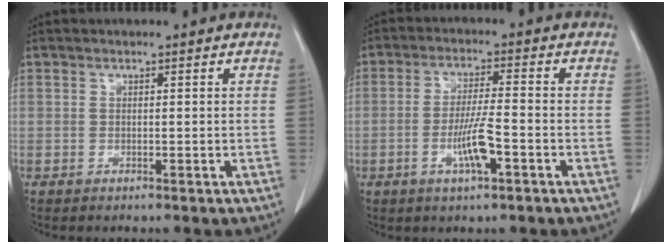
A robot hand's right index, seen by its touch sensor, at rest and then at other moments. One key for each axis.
{"total": 6.3, "fx": -2.4, "fy": 0.6, "fz": 5.8, "tx": -0.112, "ty": -0.003, "tz": -0.043}